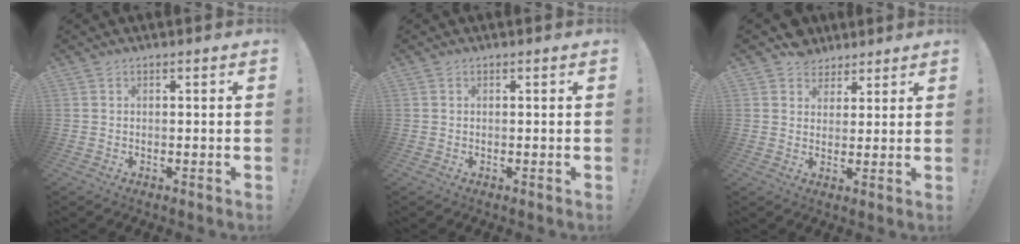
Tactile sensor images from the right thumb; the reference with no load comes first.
{"total": 0.0}
{"total": 5.6, "force": [3.5, 4.3, 0.1], "torque": [0.001, -0.025, 0.069]}